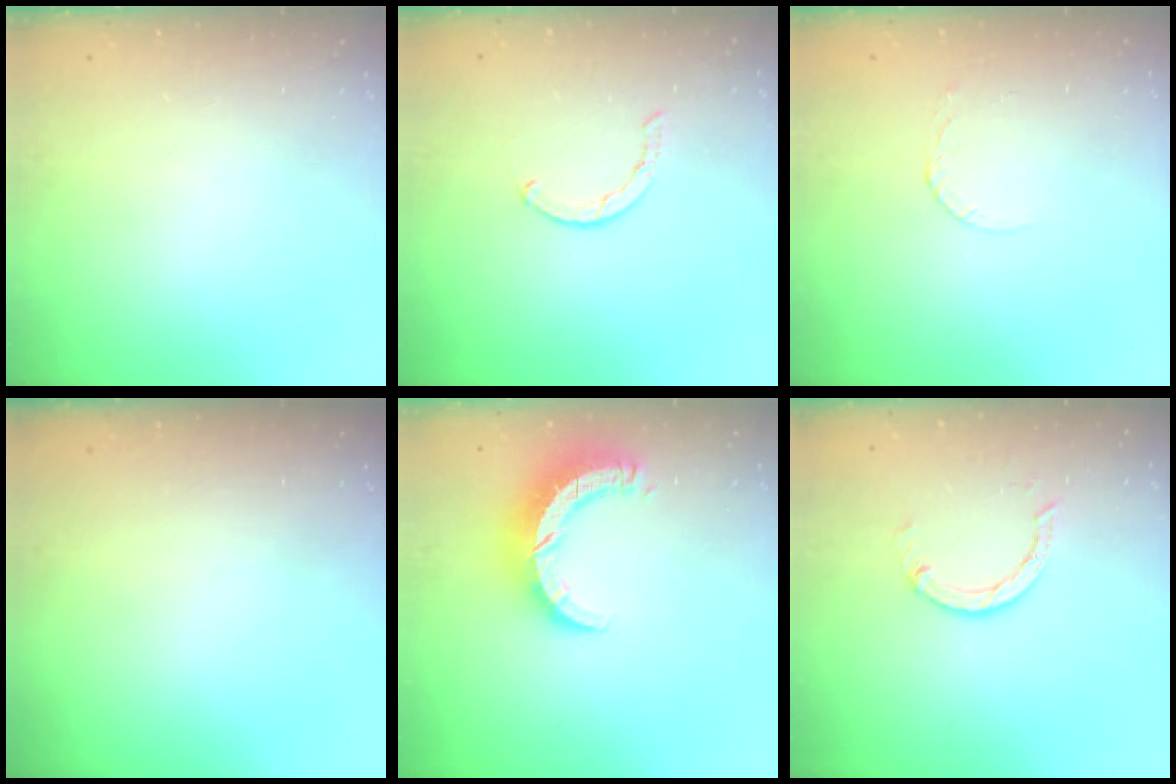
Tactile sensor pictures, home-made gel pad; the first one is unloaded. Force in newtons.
{"total": 1.6, "press": 1.5, "slide": 0.4}
{"total": 2.6, "press": 2.6, "slide": 0.1}
{"total": 0.0}
{"total": 9.9, "press": 9.8, "slide": 1.0}
{"total": 4.4, "press": 4.4, "slide": 0.5}